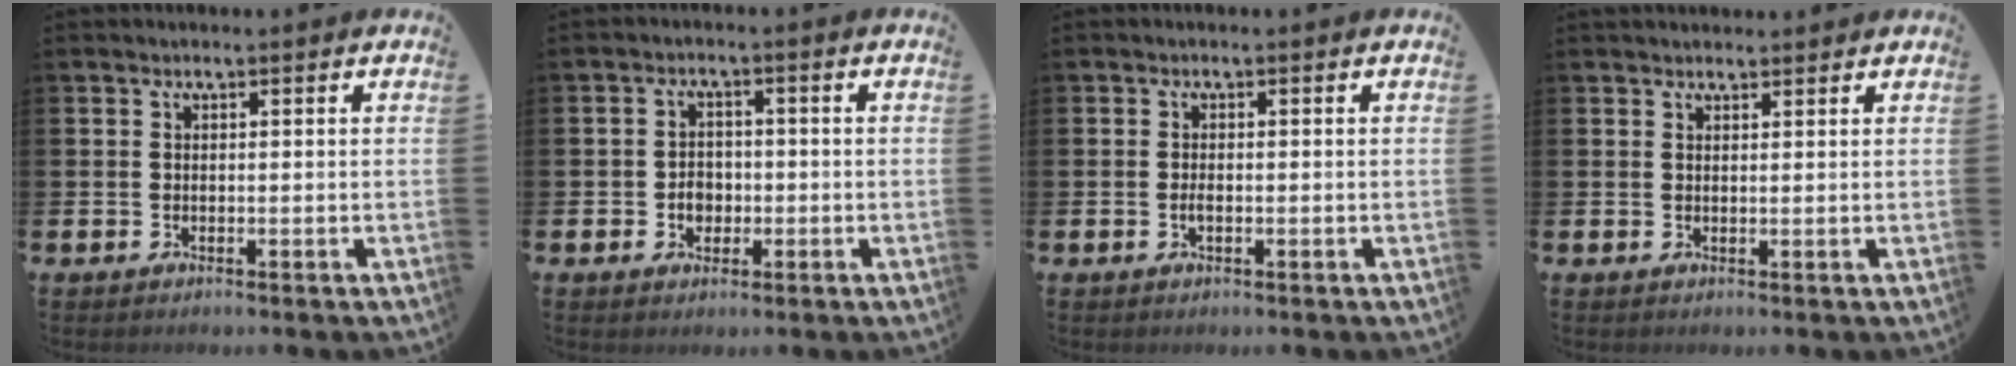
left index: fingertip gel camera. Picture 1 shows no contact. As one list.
[{"total": 2.9, "force": [-0.7, 2.4, 1.4], "torque": [-0.013, -0.002, -0.021]}, {"total": 1.1, "force": [-0.2, 0.4, 1.0], "torque": [-0.016, -0.002, -0.005]}, {"total": 1.1, "force": [1.1, 0.3, 0.0], "torque": [0.007, 0.000, 0.019]}]